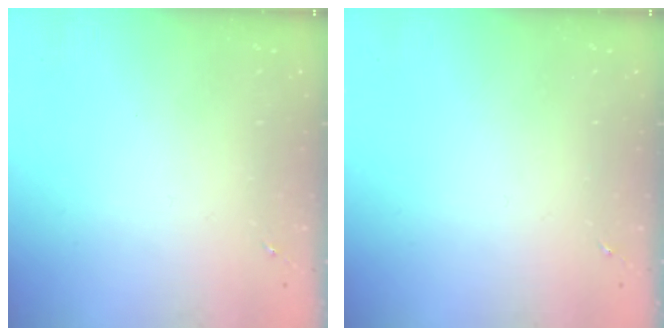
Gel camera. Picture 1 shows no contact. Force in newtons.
{"total": 0.0}